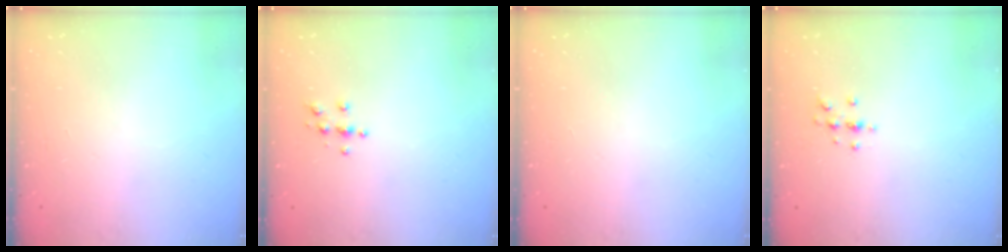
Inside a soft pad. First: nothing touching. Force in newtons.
{"total": 3.7, "press": 3.7, "slide": 0.4}
{"total": 0.0}
{"total": 3.7, "press": 3.7, "slide": 0.5}